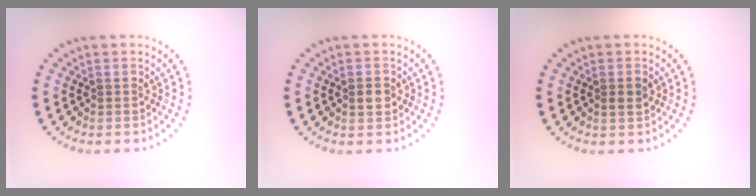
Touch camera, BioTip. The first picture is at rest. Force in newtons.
{"total": 1.3, "press": 1.2, "slide": 0.4}
{"total": 1.2, "press": 1.2, "slide": 0.3}